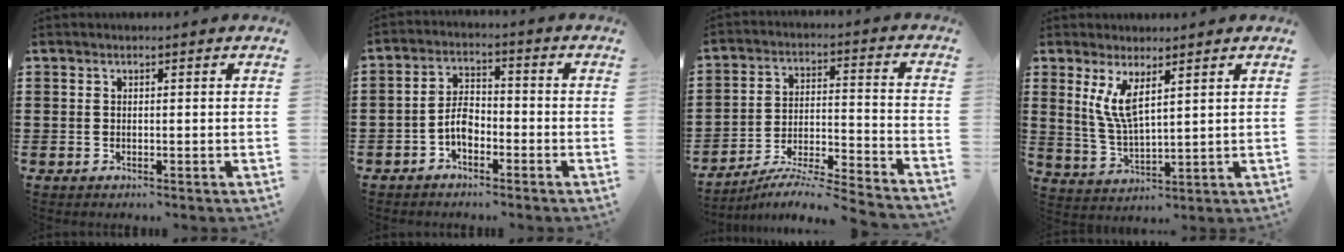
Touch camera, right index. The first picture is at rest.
{"total": 4.3, "force": [-2.1, 2.3, 3.0], "torque": [-0.068, 0.004, -0.043]}
{"total": 6.0, "force": [-5.7, -0.3, 2.0], "torque": [-0.035, -0.012, -0.115]}
{"total": 5.7, "force": [2.6, 1.5, 4.8], "torque": [-0.117, -0.009, 0.042]}